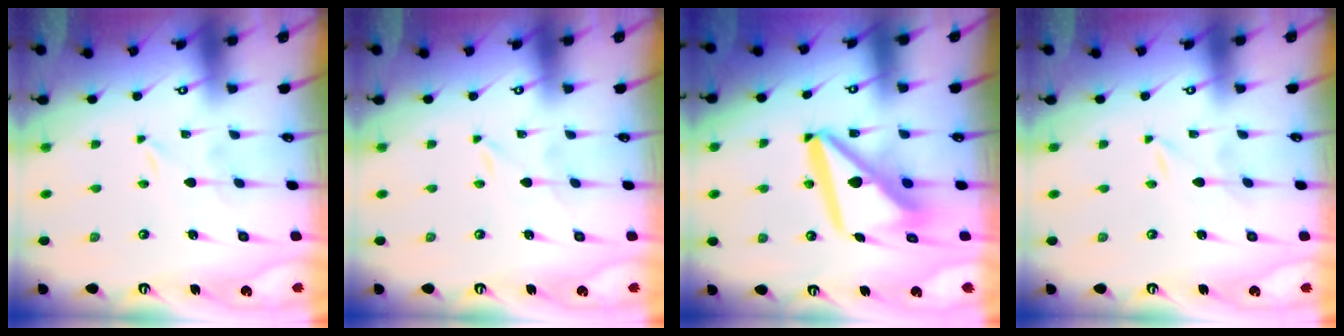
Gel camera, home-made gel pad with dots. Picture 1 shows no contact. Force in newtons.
{"total": 0.0}
{"total": 13.4, "press": 13.3, "slide": 1.6}
{"total": 0.0}